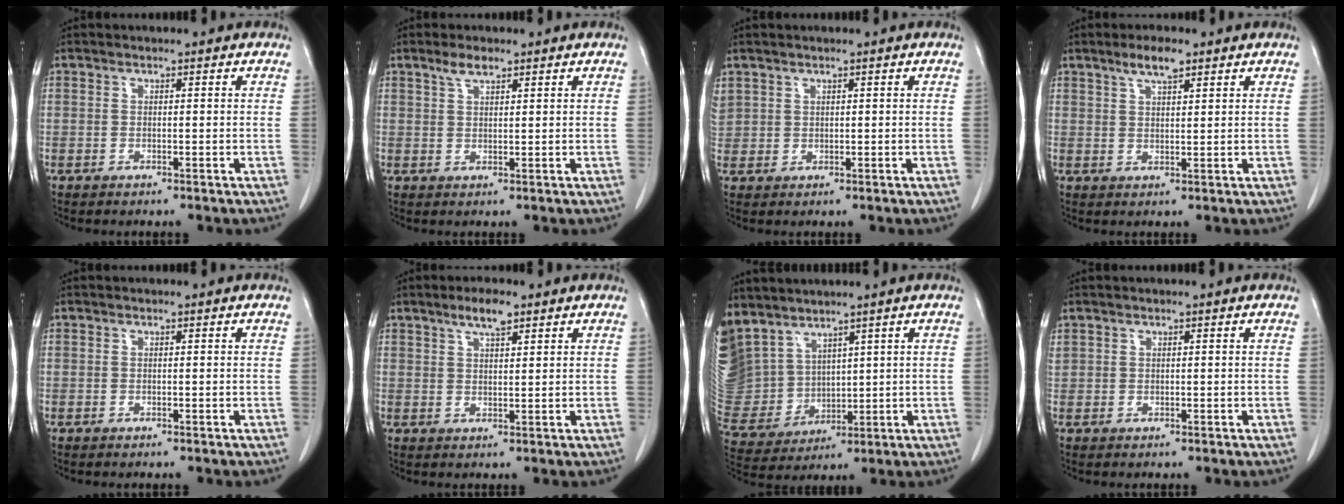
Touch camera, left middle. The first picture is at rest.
{"total": 2.6, "force": [1.9, 0.7, 1.6], "torque": [-0.036, 0.005, 0.039]}
{"total": 4.0, "force": [2.2, 3.1, 1.2], "torque": [-0.047, 0.017, 0.054]}
{"total": 4.0, "force": [2.8, 0.8, 2.8], "torque": [-0.055, 0.004, 0.051]}
{"total": 0.0}
{"total": 4.1, "force": [2.8, 0.9, 2.8], "torque": [-0.055, 0.003, 0.051]}
{"total": 15.5, "force": [11.0, 9.5, 5.4], "torque": [-0.167, 0.014, 0.242]}
{"total": 1.4, "force": [0.9, 1.0, 0.4], "torque": [-0.014, 0.018, 0.026]}